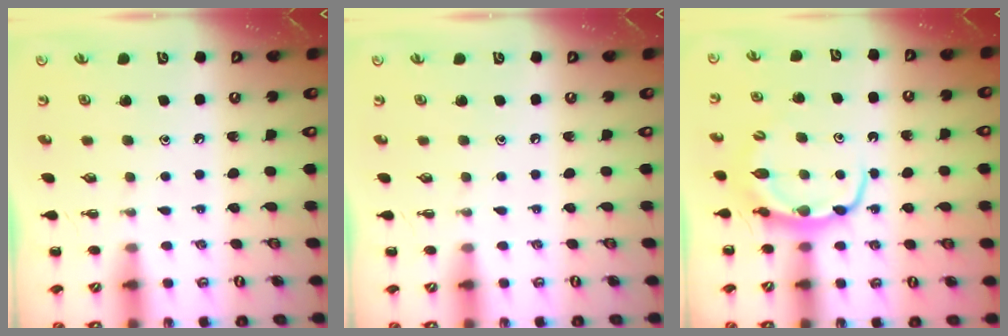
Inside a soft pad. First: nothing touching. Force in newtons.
{"total": 0.0}
{"total": 6.1, "press": 6.1, "slide": 0.5}